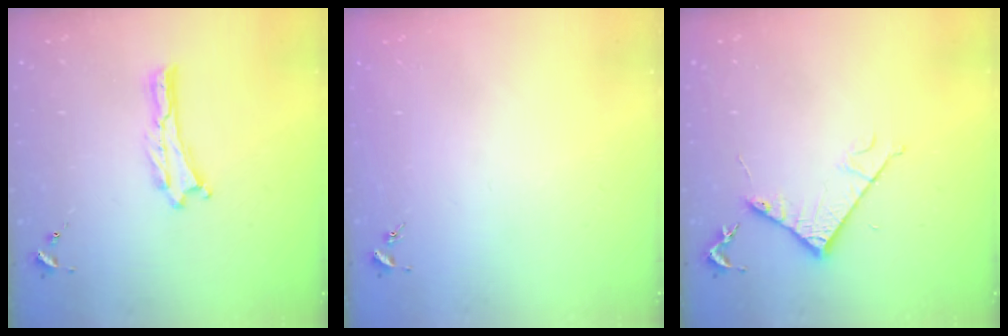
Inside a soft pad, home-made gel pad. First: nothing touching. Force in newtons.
{"total": 0.0}
{"total": 5.1, "press": 5.1, "slide": 0.6}